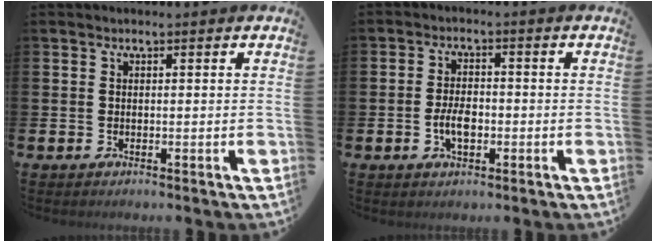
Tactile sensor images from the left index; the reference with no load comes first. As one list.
[{"total": 3.8, "force": [-0.8, 2.0, 3.0], "torque": [-0.044, 0.000, -0.016]}]